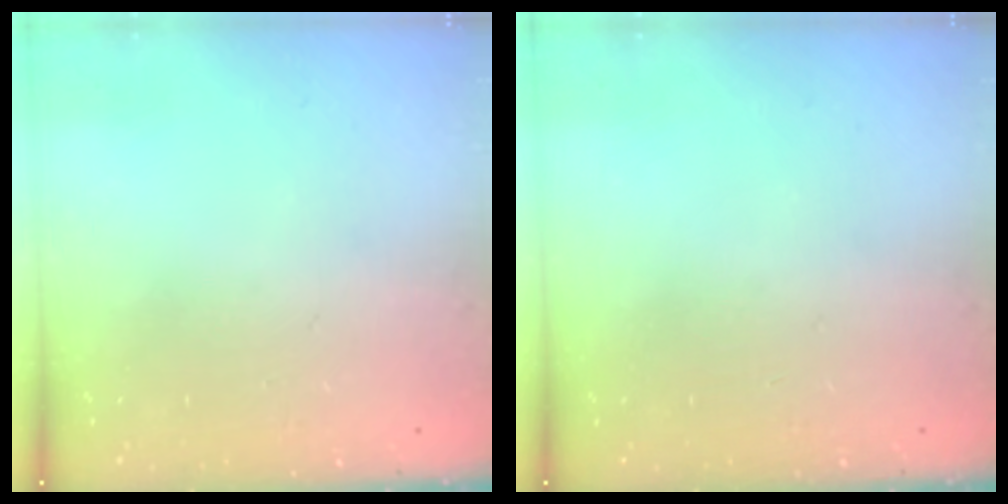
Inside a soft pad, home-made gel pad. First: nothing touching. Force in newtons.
{"total": 0.0}